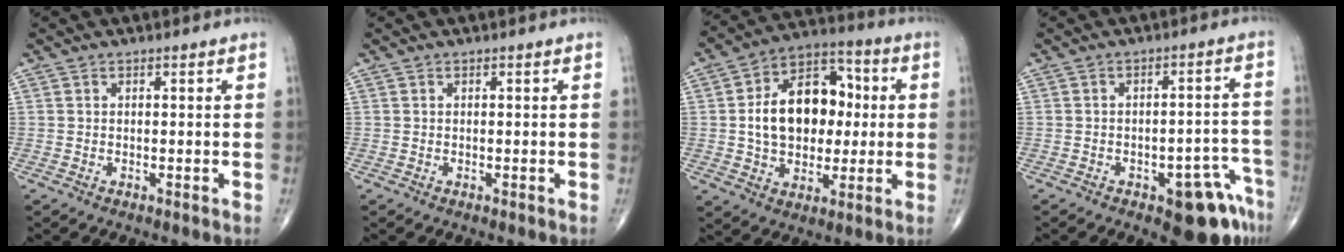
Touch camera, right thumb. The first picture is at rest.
{"total": 0.0}
{"total": 17.5, "force": [1.2, 12.1, 12.7], "torque": [-0.166, 0.027, 0.017]}
{"total": 9.7, "force": [-5.6, 3.8, 6.9], "torque": [-0.052, 0.043, -0.065]}